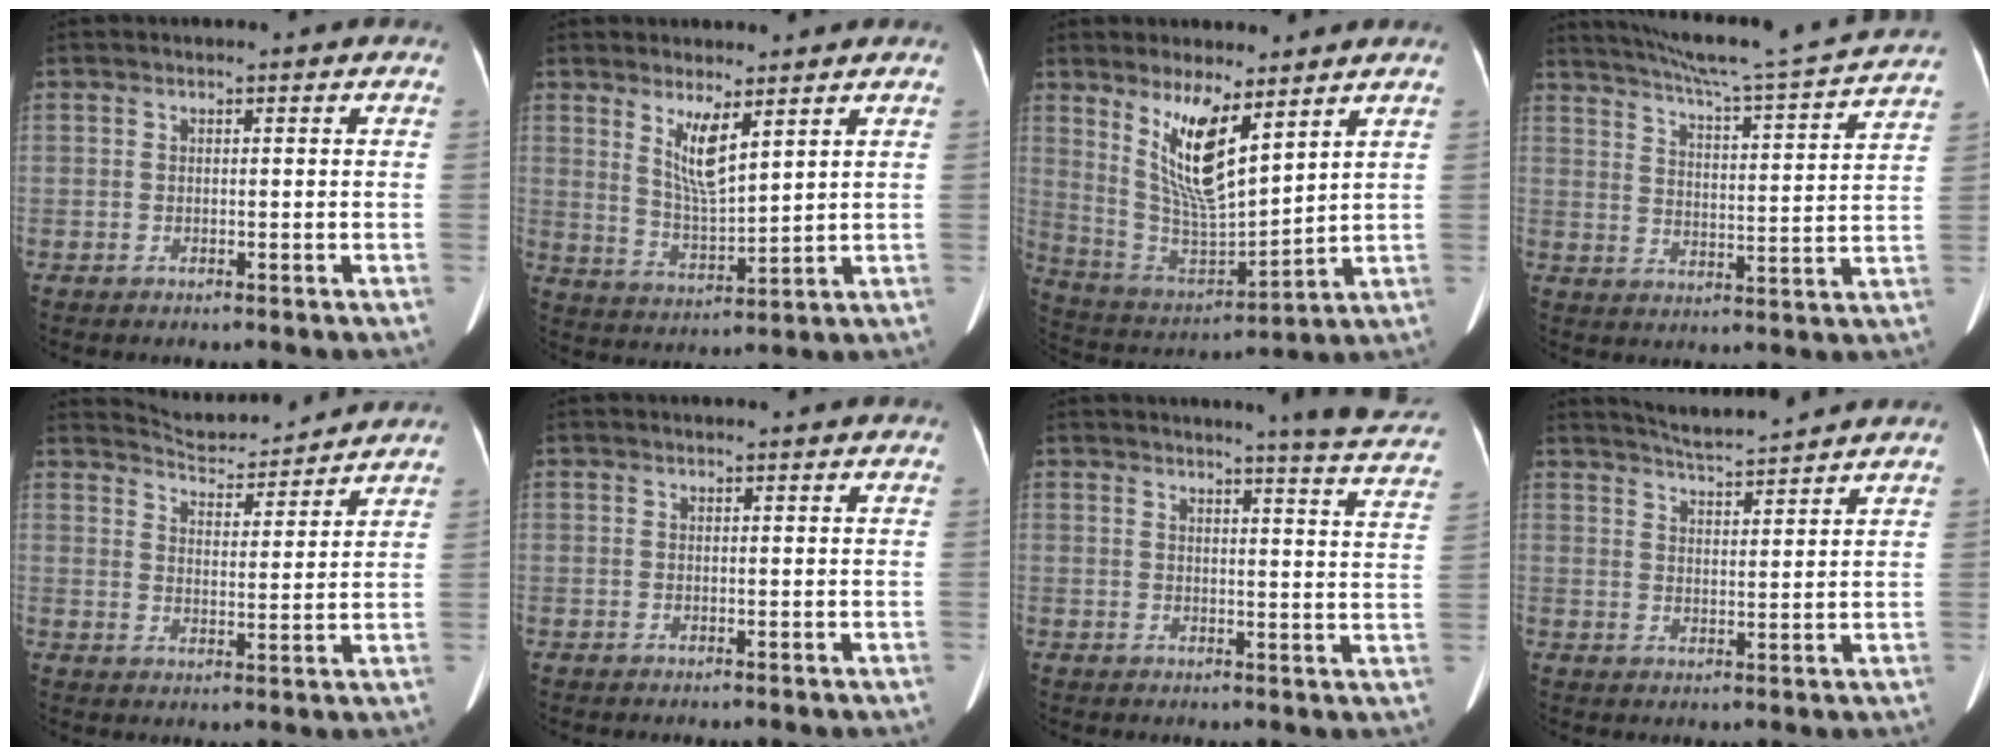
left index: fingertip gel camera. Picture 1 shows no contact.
{"total": 6.0, "force": [3.4, 1.0, 4.9], "torque": [-0.097, -0.017, 0.070]}
{"total": 11.2, "force": [6.2, 2.6, 9.0], "torque": [-0.181, -0.015, 0.129]}
{"total": 20.9, "force": [19.2, -0.9, 8.1], "torque": [-0.139, -0.031, 0.255]}
{"total": 9.7, "force": [9.7, 0.8, 1.0], "torque": [-0.025, 0.011, 0.142]}
{"total": 1.6, "force": [1.5, -0.1, 0.3], "torque": [-0.011, 0.007, 0.019]}
{"total": 12.0, "force": [11.2, -0.9, 4.2], "torque": [-0.041, -0.069, 0.102]}
{"total": 7.6, "force": [7.3, -0.6, 2.0], "torque": [-0.049, 0.010, 0.116]}